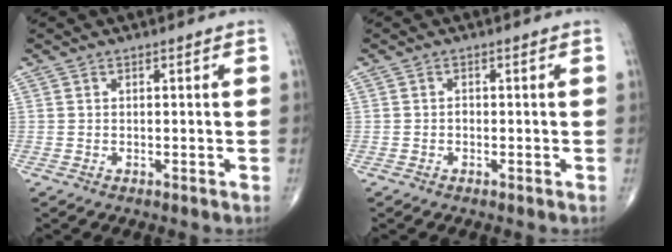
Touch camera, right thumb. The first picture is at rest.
{"total": 0.7, "force": [-0.2, 0.5, 0.4], "torque": [-0.004, 0.002, -0.008]}